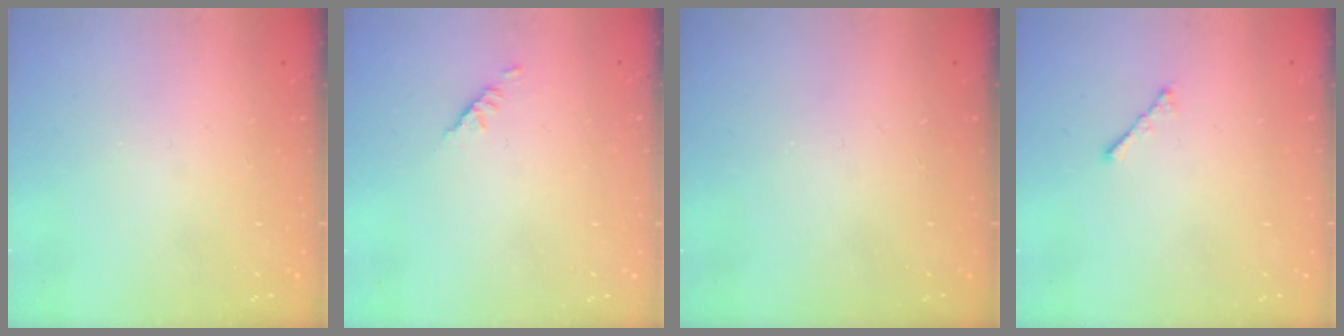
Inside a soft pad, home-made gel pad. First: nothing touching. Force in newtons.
{"total": 1.9, "press": 1.8, "slide": 0.5}
{"total": 0.0}
{"total": 1.9, "press": 1.8, "slide": 0.5}